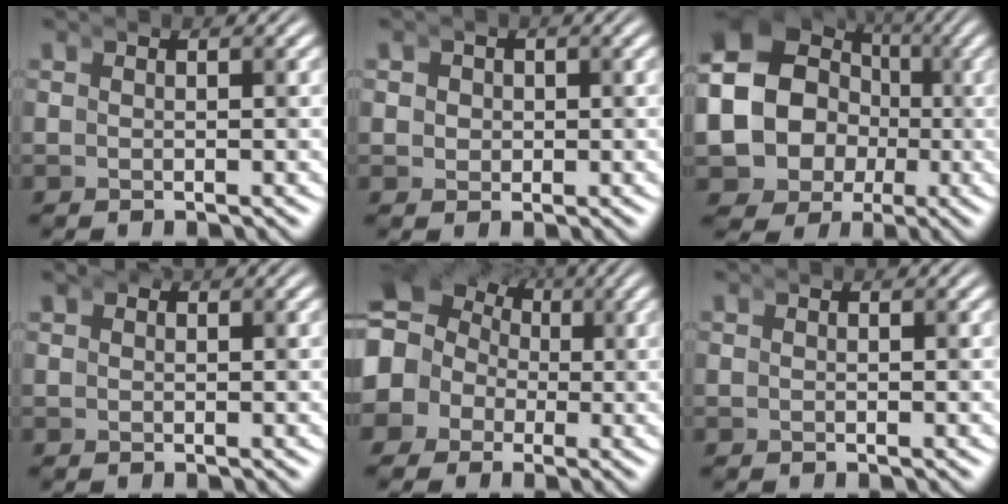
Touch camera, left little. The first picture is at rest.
{"total": 2.2, "force": [-0.3, 2.1, 0.8], "torque": [-0.039, -0.010, -0.004]}
{"total": 15.6, "force": [-2.0, 13.8, 7.1], "torque": [-0.195, -0.072, -0.027]}
{"total": 0.6, "force": [0.6, -0.2, 0.0], "torque": [-0.003, 0.003, 0.011]}
{"total": 9.8, "force": [-0.6, 8.8, 4.2], "torque": [-0.117, -0.032, -0.013]}
{"total": 0.0}